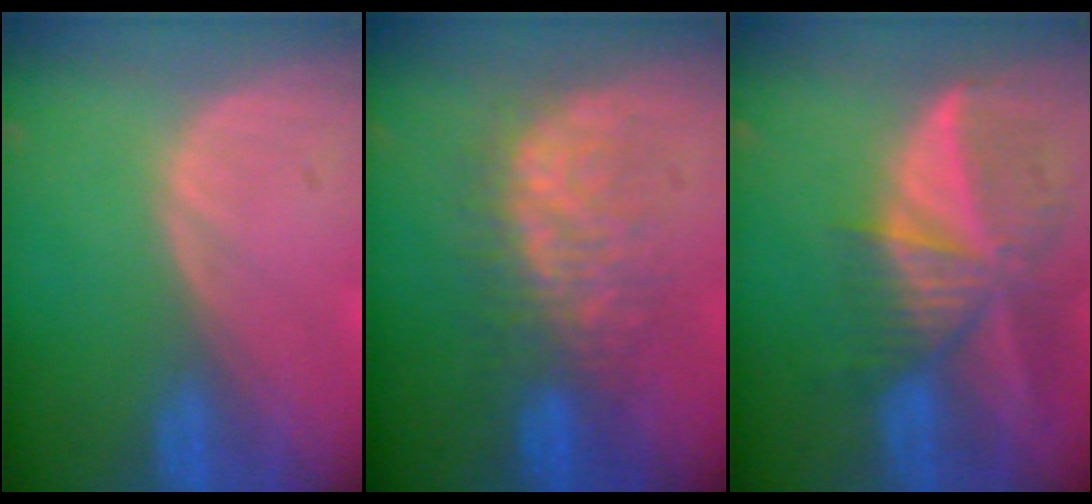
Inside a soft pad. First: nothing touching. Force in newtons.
{"total": 7.8, "press": 7.7, "slide": 1.4}
{"total": 9.5, "press": 8.3, "slide": 4.6}